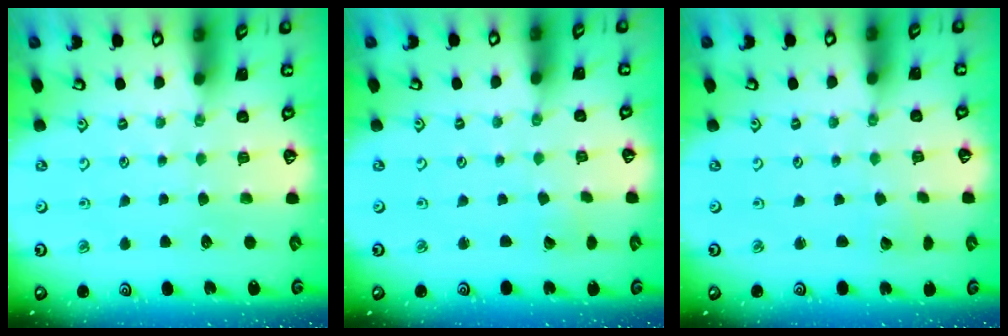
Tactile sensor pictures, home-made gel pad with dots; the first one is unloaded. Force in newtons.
{"total": 0.5, "press": 0.5, "slide": 0.0}
{"total": 1.2, "press": 1.2, "slide": 0.1}